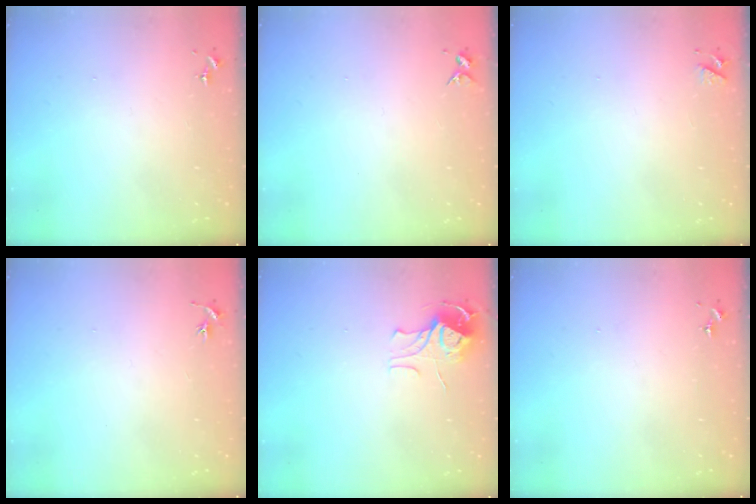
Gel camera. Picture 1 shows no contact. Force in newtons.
{"total": 3.7, "press": 3.6, "slide": 0.4}
{"total": 3.6, "press": 3.5, "slide": 0.6}
{"total": 3.0, "press": 3.0, "slide": 0.3}
{"total": 8.8, "press": 8.8, "slide": 0.7}
{"total": 0.0}